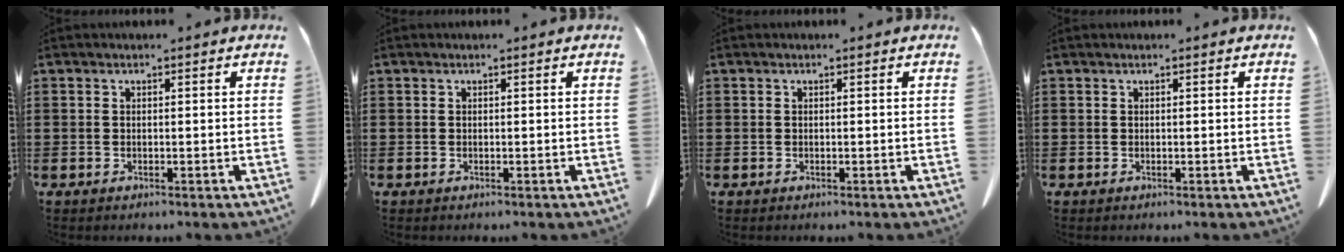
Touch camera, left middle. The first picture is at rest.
{"total": 0.0}
{"total": 0.0}
{"total": 0.0}